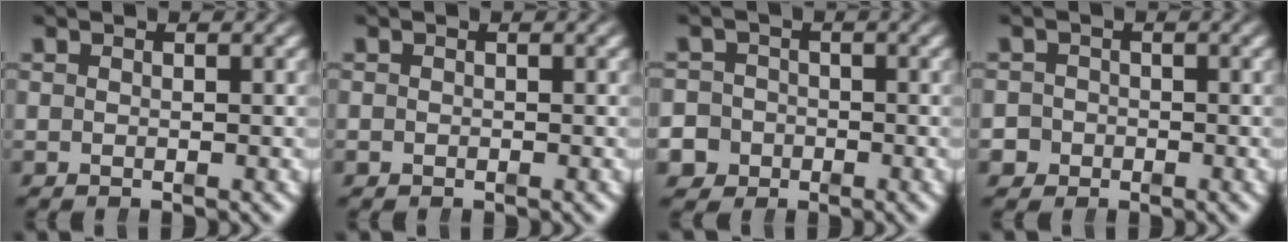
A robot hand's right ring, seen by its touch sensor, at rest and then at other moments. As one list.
[{"total": 0.0}, {"total": 5.8, "force": [-2.3, 5.3, 1.0], "torque": [-0.029, -0.024, -0.041]}, {"total": 2.9, "force": [-1.3, 2.6, 0.1], "torque": [-0.009, -0.014, -0.023]}]